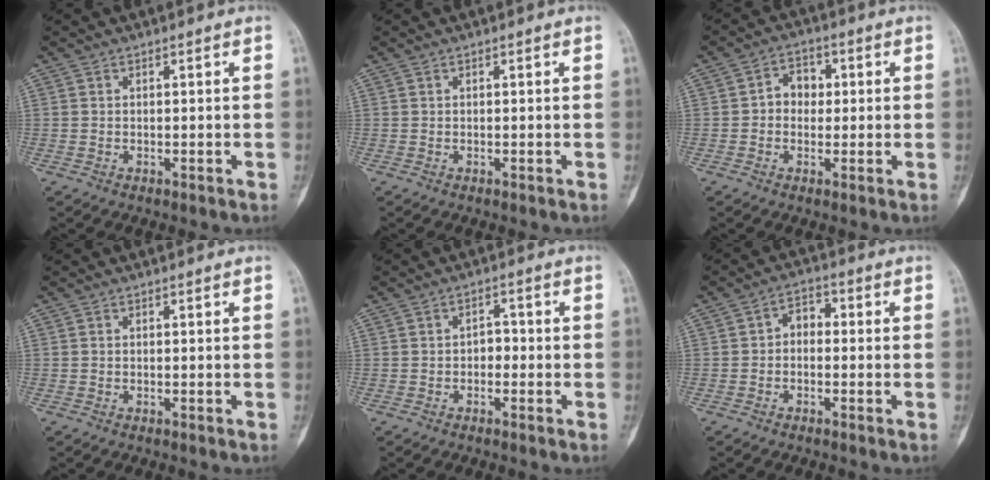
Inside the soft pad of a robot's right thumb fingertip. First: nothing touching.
{"total": 0.0}
{"total": 5.1, "force": [0.3, 4.2, 2.9], "torque": [-0.018, 0.016, -0.004]}
{"total": 0.0}
{"total": 2.2, "force": [-0.7, 1.7, 1.3], "torque": [-0.002, 0.014, -0.018]}
{"total": 3.7, "force": [-0.5, 2.7, 2.5], "torque": [-0.022, 0.020, -0.022]}